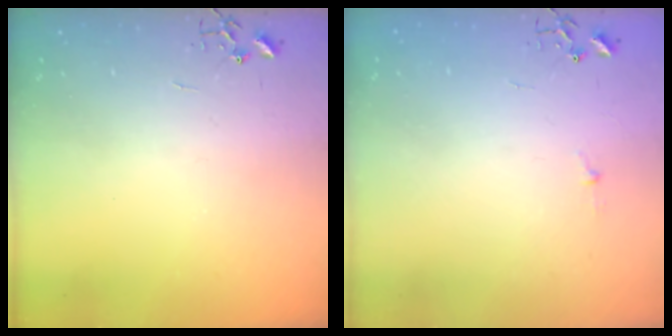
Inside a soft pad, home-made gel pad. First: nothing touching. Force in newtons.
{"total": 2.7, "press": 2.7, "slide": 0.3}